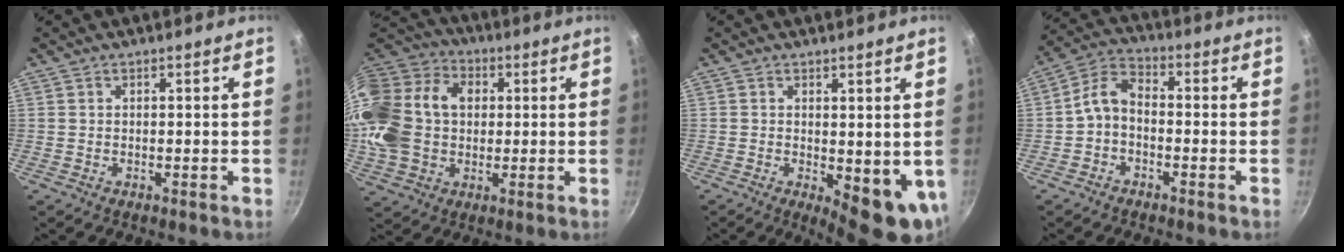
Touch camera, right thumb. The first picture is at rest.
{"total": 22.3, "force": [2.2, 17.0, 14.2], "torque": [-0.281, 0.039, 0.038]}
{"total": 8.8, "force": [-0.4, 3.6, 8.1], "torque": [-0.091, -0.015, 0.003]}
{"total": 6.0, "force": [-1.9, 3.8, 4.2], "torque": [-0.082, 0.040, -0.047]}